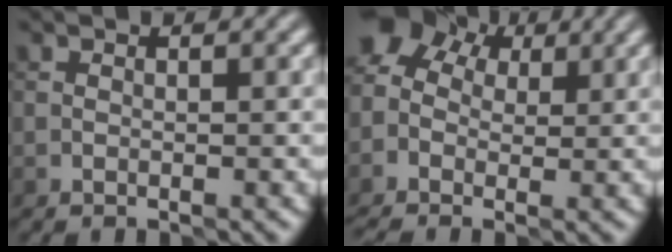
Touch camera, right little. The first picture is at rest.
{"total": 7.7, "force": [1.1, 5.6, 5.1], "torque": [-0.109, 0.032, 0.008]}